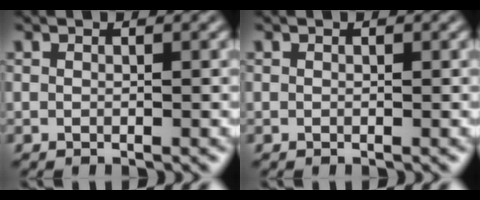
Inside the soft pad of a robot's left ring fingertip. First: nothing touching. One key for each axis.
{"total": 0.0}